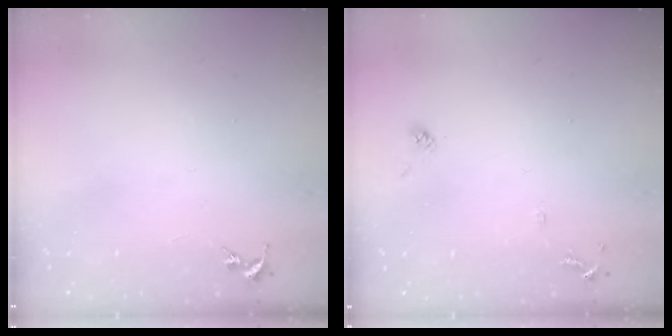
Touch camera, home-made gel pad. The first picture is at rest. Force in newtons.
{"total": 7.8, "press": 7.7, "slide": 0.6}